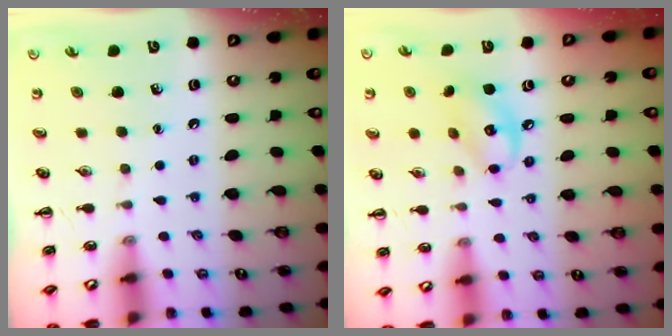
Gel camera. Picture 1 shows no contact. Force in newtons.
{"total": 8.6, "press": 8.5, "slide": 1.3}